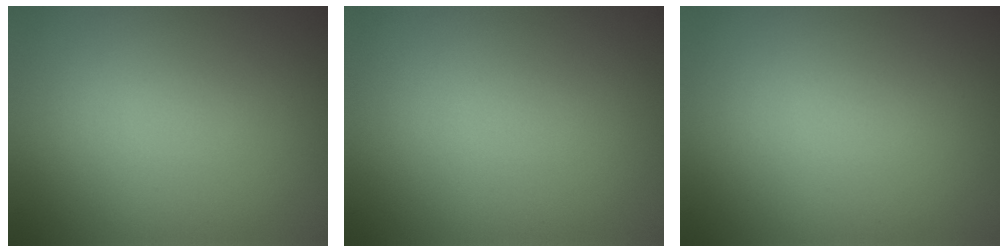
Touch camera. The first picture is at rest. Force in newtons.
{"total": 0.0}
{"total": 0.0}